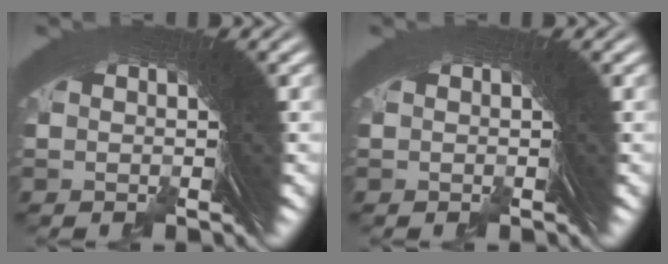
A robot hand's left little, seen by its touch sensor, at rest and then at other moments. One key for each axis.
{"total": 0.0}